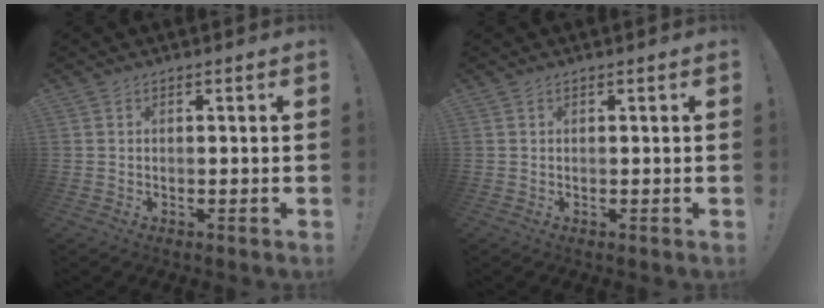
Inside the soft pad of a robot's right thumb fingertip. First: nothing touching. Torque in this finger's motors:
{"motor_torque": [-0.01, 0.02, -0.01, -0.01, 0.00]}